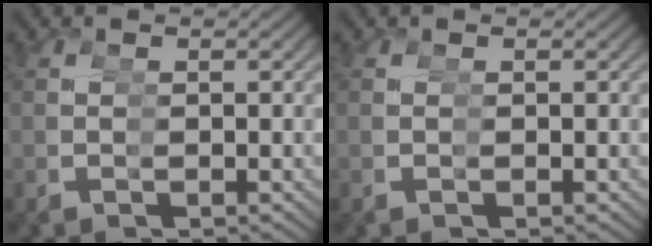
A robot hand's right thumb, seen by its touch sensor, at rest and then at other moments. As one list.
[{"total": 0.0}]